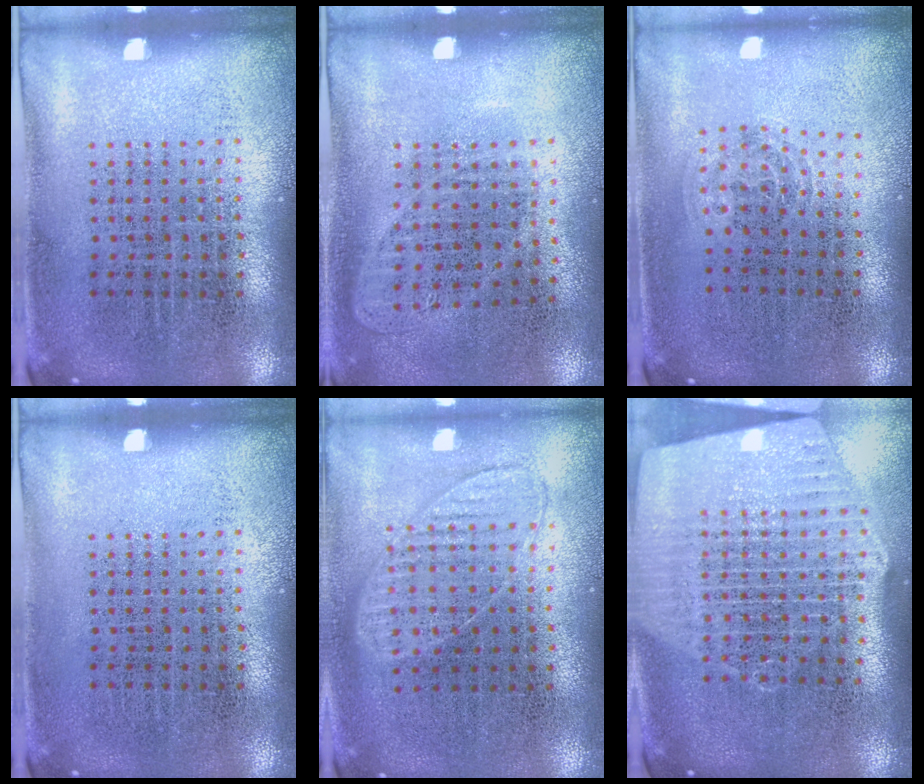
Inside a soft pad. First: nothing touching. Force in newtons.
{"total": 0.9, "press": 0.9, "slide": 0.3}
{"total": 1.0, "press": 0.6, "slide": 0.8}
{"total": 0.0}
{"total": 0.9, "press": 0.8, "slide": 0.3}
{"total": 2.8, "press": 2.3, "slide": 1.5}